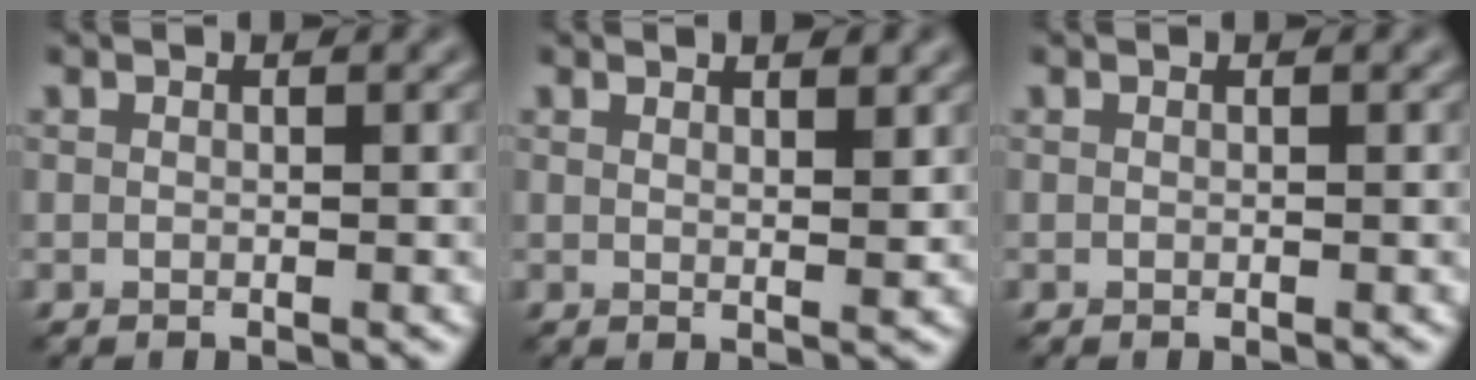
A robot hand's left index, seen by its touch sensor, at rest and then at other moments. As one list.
[{"total": 2.3, "force": [1.5, 0.6, 1.6], "torque": [-0.016, 0.000, 0.020]}, {"total": 0.0}]